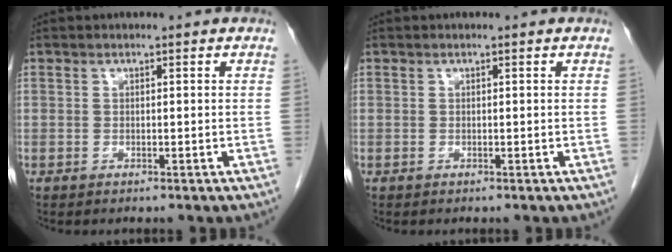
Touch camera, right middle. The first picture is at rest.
{"total": 0.0}